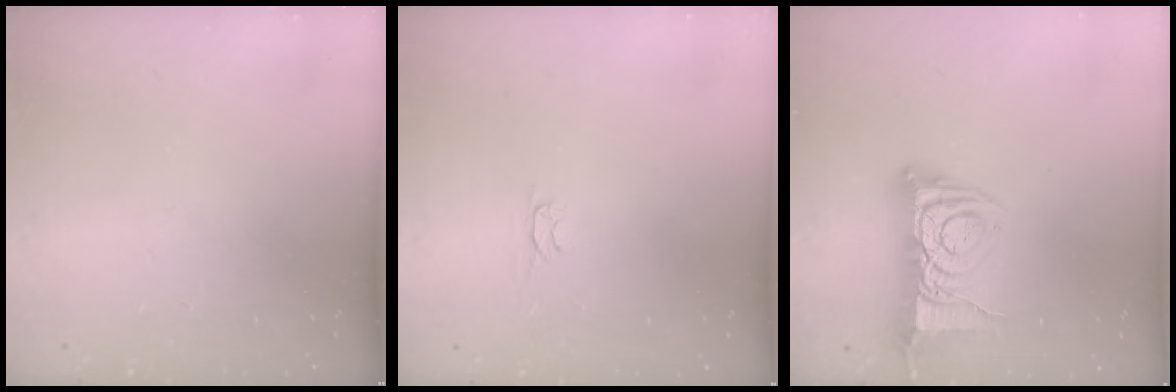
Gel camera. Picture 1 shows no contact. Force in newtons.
{"total": 2.4, "press": 2.3, "slide": 0.5}
{"total": 11.7, "press": 11.6, "slide": 1.0}